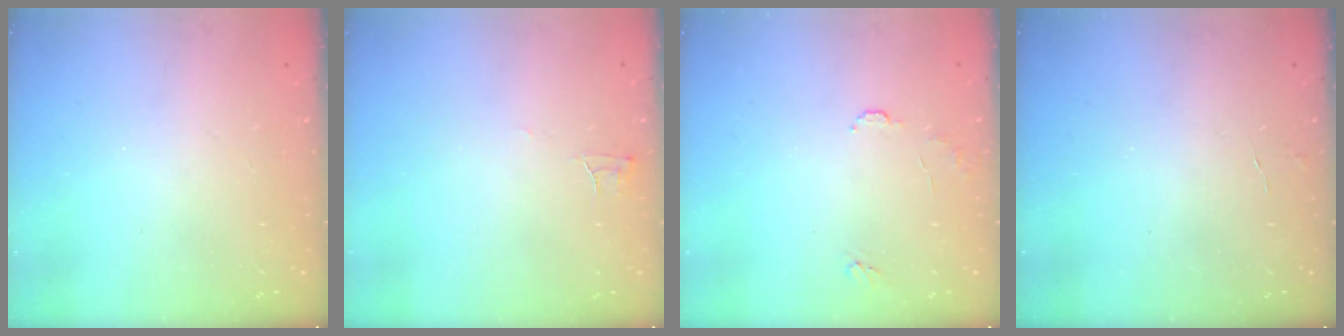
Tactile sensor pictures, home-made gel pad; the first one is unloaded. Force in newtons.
{"total": 3.3, "press": 3.3, "slide": 0.2}
{"total": 6.0, "press": 5.9, "slide": 0.7}
{"total": 2.8, "press": 2.8, "slide": 0.3}